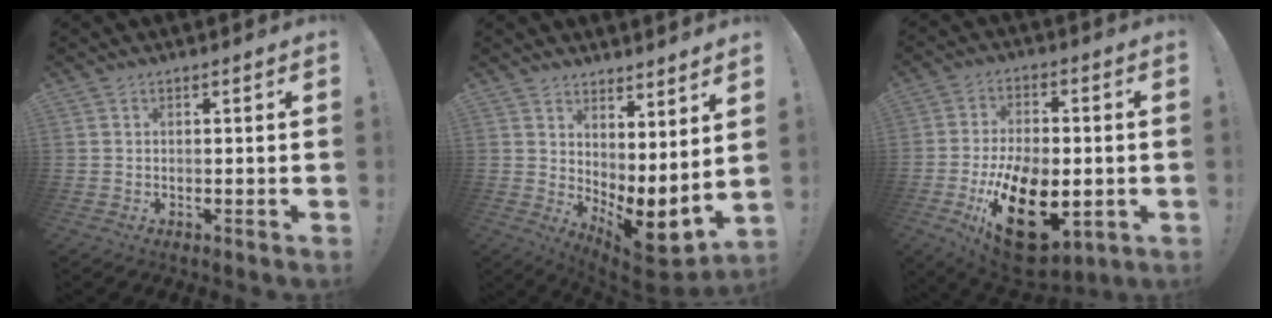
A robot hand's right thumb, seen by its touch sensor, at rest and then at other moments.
{"total": 6.9, "force": [-0.4, 2.7, 6.4], "torque": [-0.061, -0.031, 0.003]}
{"total": 22.3, "force": [-6.8, 13.0, 16.8], "torque": [-0.277, 0.031, -0.096]}